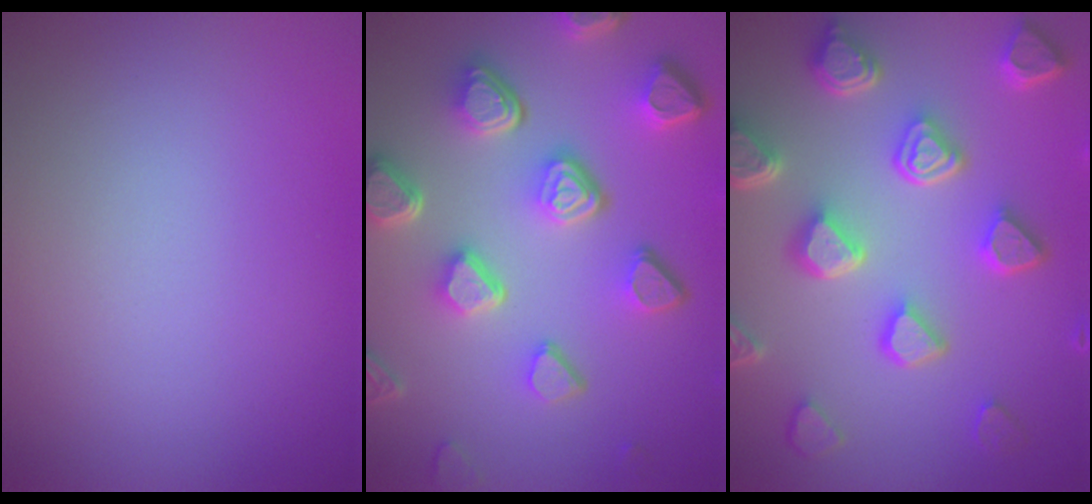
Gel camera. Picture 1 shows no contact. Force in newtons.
{"total": 7.6, "press": 5.6, "slide": 5.2}
{"total": 7.6, "press": 5.9, "slide": 4.9}